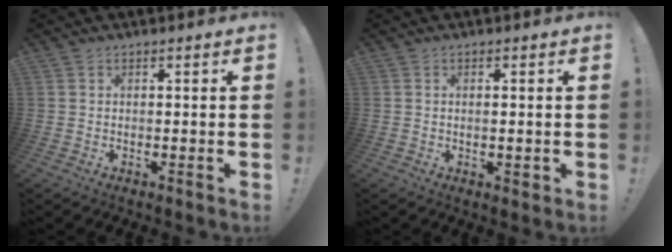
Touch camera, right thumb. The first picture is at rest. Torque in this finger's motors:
{"motor_torque": [0.00, -0.15, 0.05, -0.05, -0.02]}